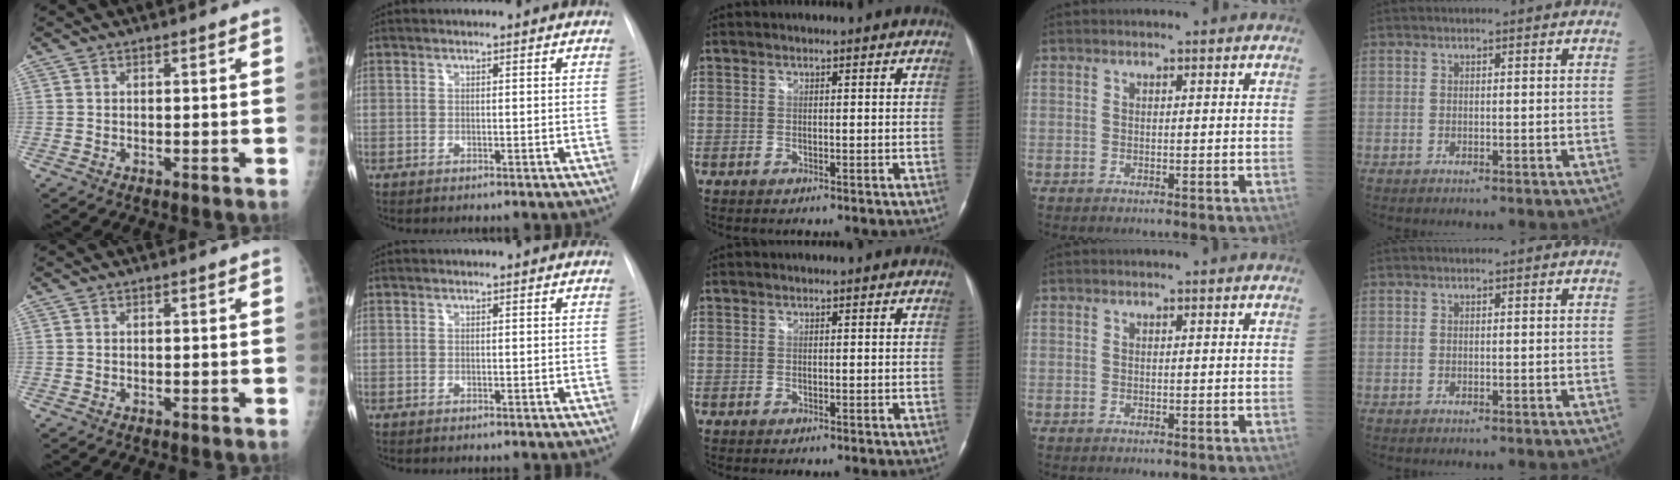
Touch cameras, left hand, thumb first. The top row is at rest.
{}